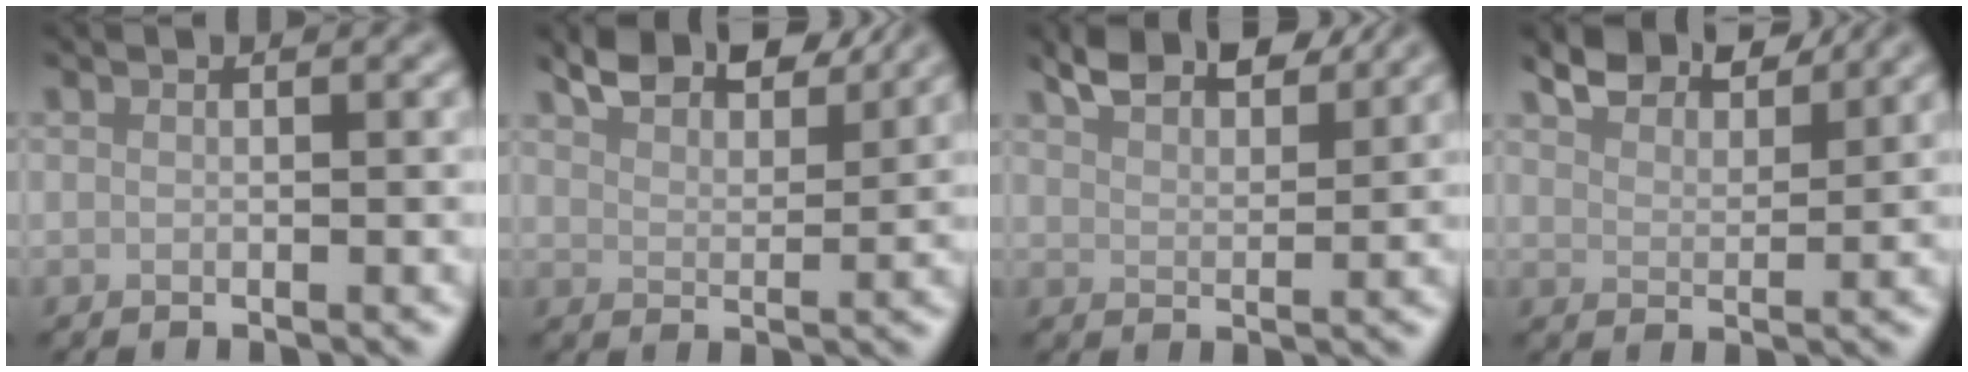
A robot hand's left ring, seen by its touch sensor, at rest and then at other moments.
{"total": 5.5, "force": [4.7, 1.6, 2.3], "torque": [-0.042, 0.009, 0.077]}
{"total": 5.1, "force": [4.1, 1.6, 2.5], "torque": [-0.044, 0.008, 0.072]}
{"total": 5.2, "force": [4.7, 1.4, 1.7], "torque": [-0.040, 0.008, 0.071]}